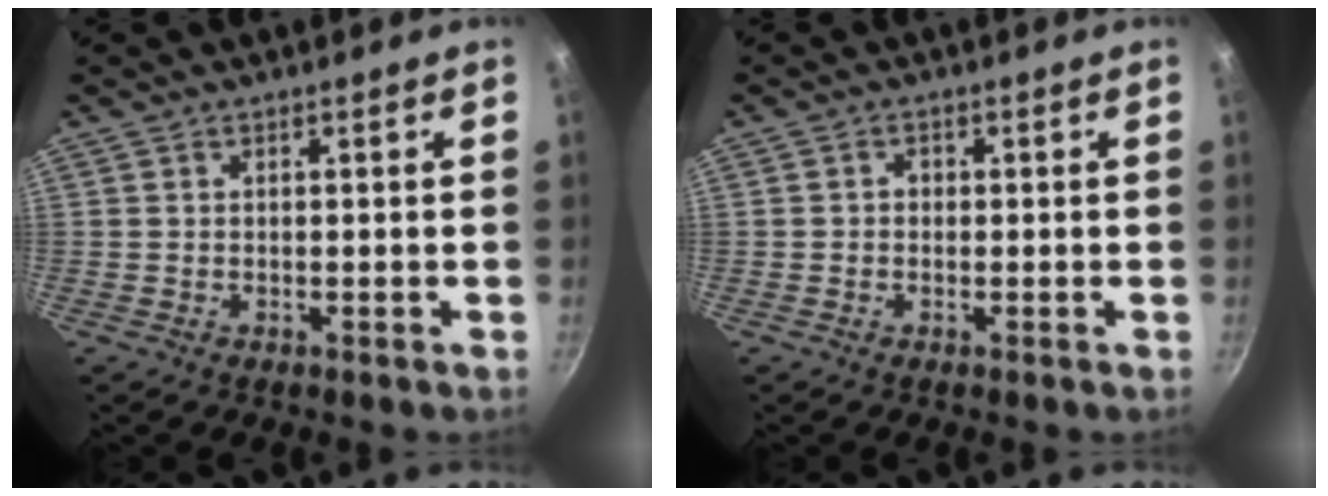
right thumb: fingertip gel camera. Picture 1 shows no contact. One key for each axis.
{"total": 1.2, "fx": -0.1, "fy": 1.0, "fz": 0.6, "tx": -0.007, "ty": 0.005, "tz": -0.004}